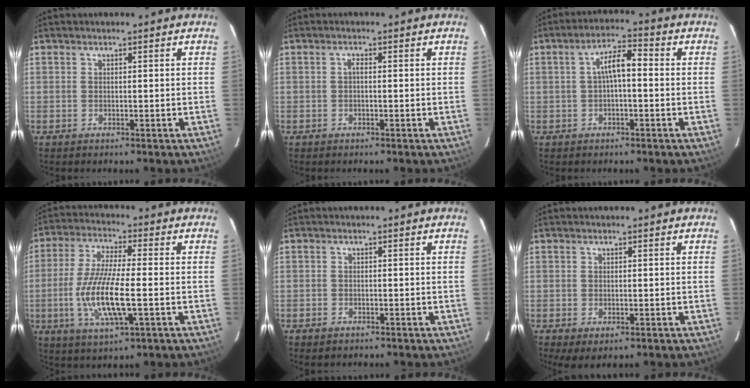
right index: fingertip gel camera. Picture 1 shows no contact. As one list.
[{"total": 0.8, "force": [-0.2, 0.3, 0.7], "torque": [-0.013, 0.006, -0.005]}, {"total": 5.1, "force": [-0.2, 1.6, 4.8], "torque": [-0.088, 0.017, -0.002]}, {"total": 12.9, "force": [-2.8, 2.7, 12.3], "torque": [-0.250, -0.013, -0.054]}, {"total": 1.2, "force": [-0.9, 0.8, 0.4], "torque": [-0.009, 0.000, -0.015]}, {"total": 2.4, "force": [-0.7, 1.4, 1.9], "torque": [-0.037, -0.011, -0.007]}]